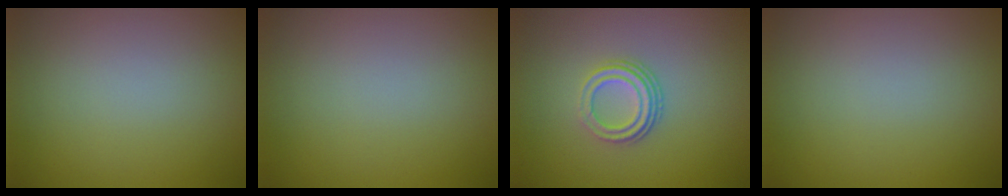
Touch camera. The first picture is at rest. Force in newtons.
{"total": 0.0}
{"total": 3.0, "press": 2.1, "slide": 2.1}
{"total": 0.0}